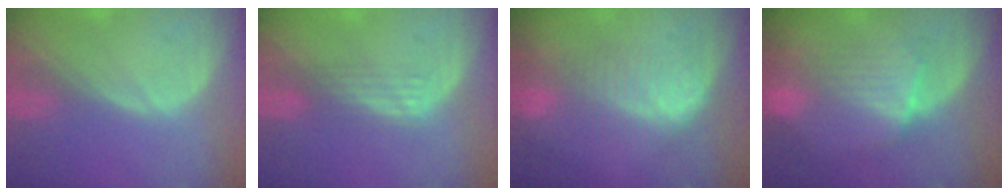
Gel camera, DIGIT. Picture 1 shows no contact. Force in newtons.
{"total": 2.9, "press": 2.5, "slide": 1.5}
{"total": 6.9, "press": 6.6, "slide": 1.8}
{"total": 8.2, "press": 8.1, "slide": 1.3}